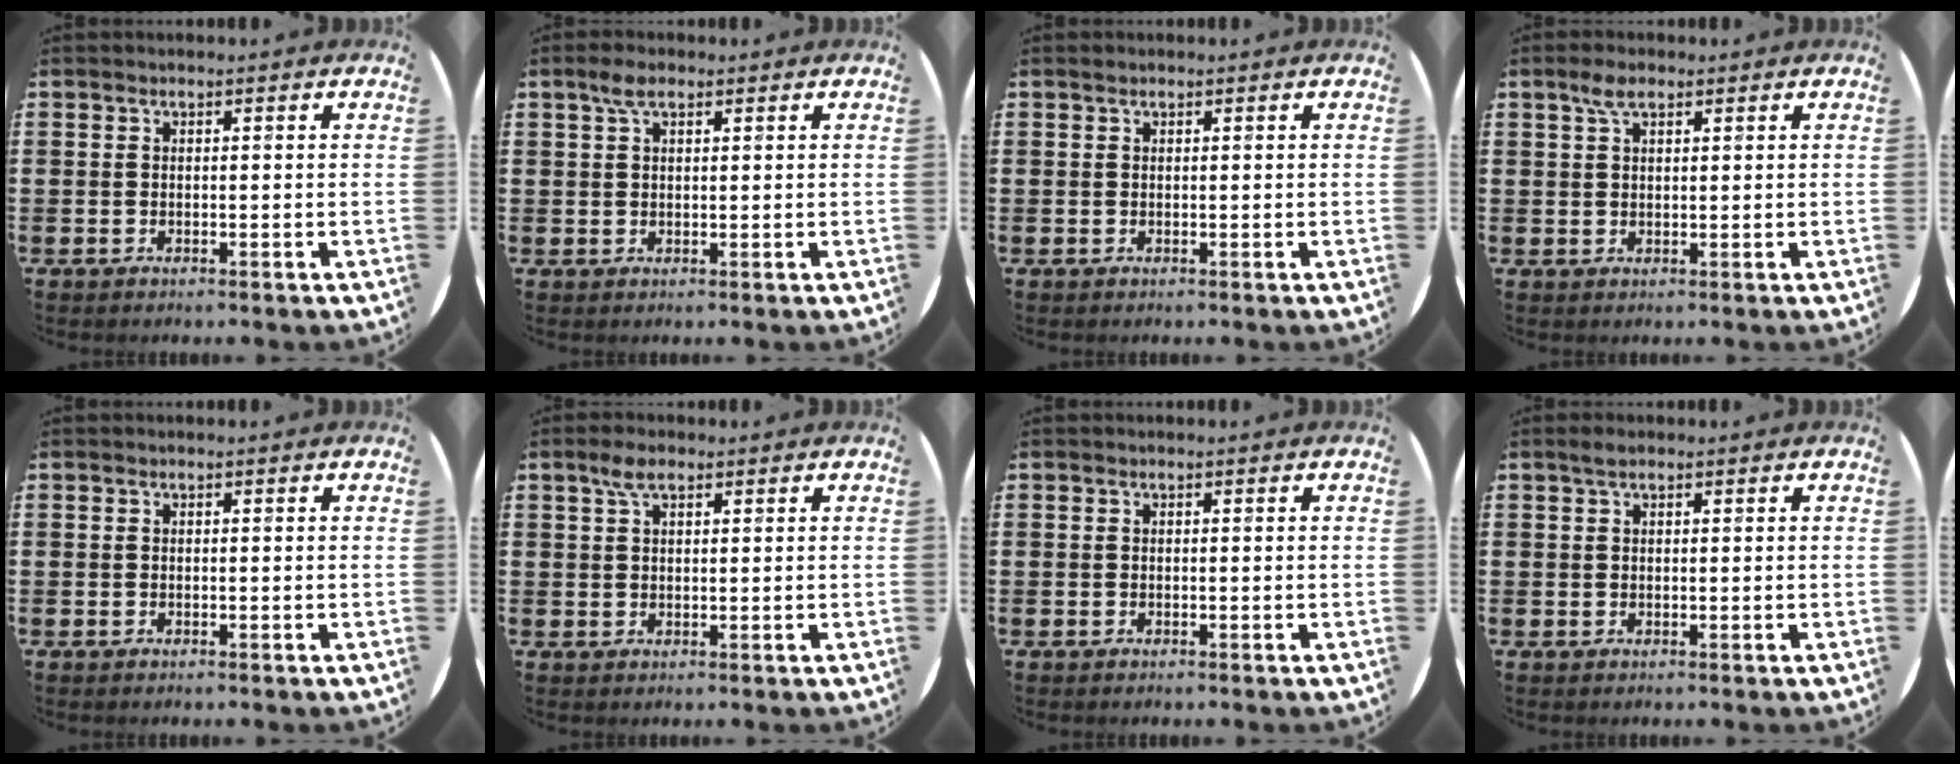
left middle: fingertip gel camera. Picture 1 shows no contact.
{"total": 2.8, "force": [1.8, 1.4, 1.5], "torque": [-0.026, 0.005, 0.032]}
{"total": 0.0}
{"total": 2.9, "force": [2.0, 1.4, 1.7], "torque": [-0.028, 0.005, 0.033]}
{"total": 0.0}
{"total": 3.0, "force": [2.0, 1.4, 1.7], "torque": [-0.030, 0.004, 0.034]}
{"total": 0.0}
{"total": 1.3, "force": [0.9, 0.7, 0.6], "torque": [-0.006, 0.003, 0.015]}